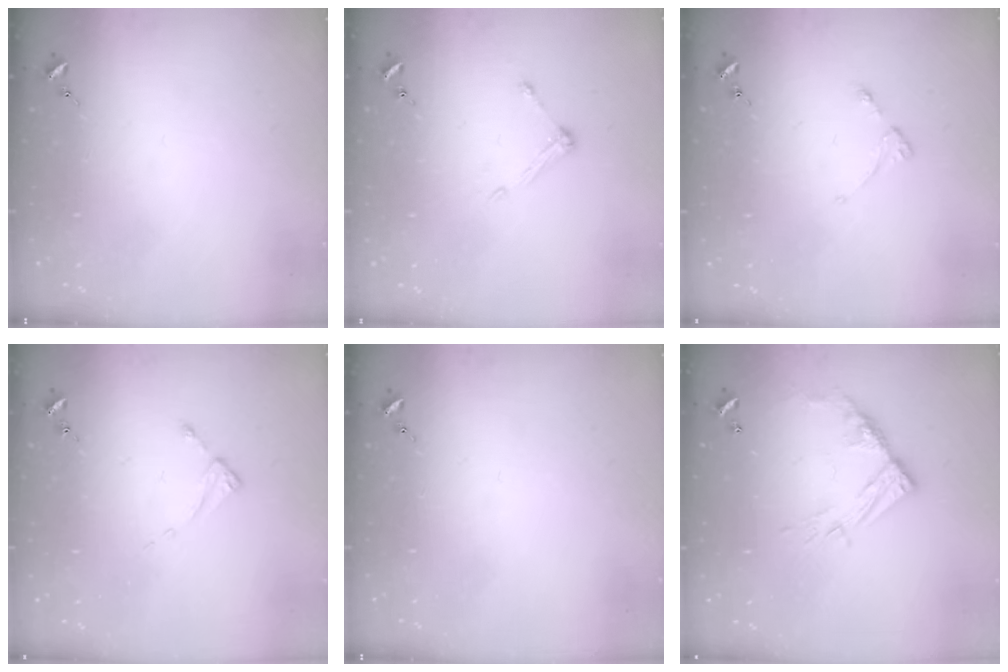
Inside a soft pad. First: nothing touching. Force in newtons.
{"total": 5.6, "press": 5.5, "slide": 0.7}
{"total": 2.8, "press": 2.7, "slide": 0.5}
{"total": 2.6, "press": 2.6, "slide": 0.2}
{"total": 0.0}
{"total": 11.8, "press": 11.7, "slide": 1.0}